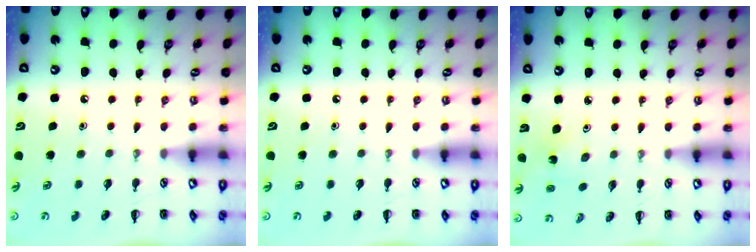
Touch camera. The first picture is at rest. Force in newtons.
{"total": 0.0}
{"total": 3.0, "press": 2.9, "slide": 0.9}